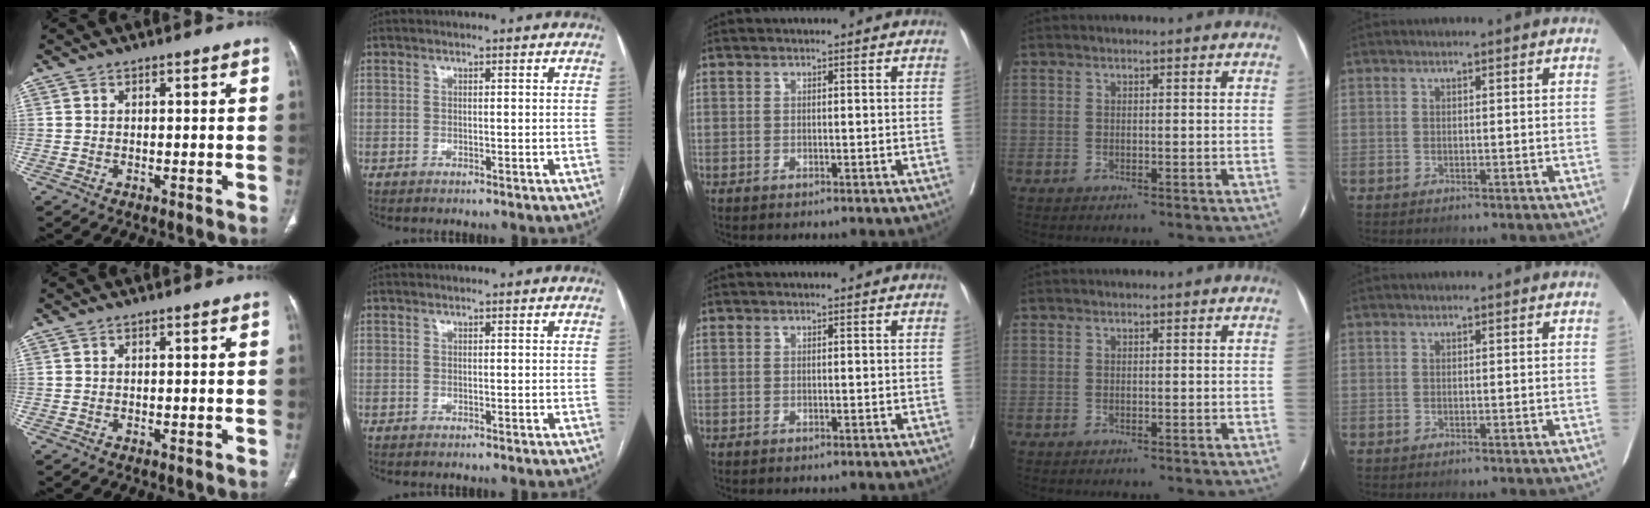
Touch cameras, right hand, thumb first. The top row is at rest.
{}